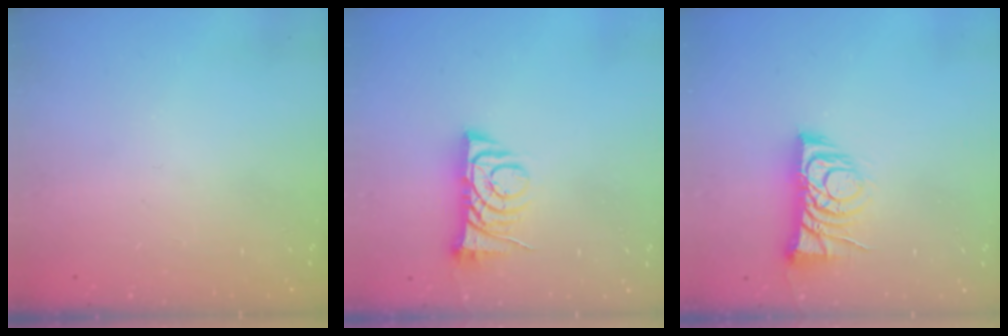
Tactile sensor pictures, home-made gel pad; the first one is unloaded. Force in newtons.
{"total": 7.6, "press": 7.6, "slide": 0.9}
{"total": 8.2, "press": 8.1, "slide": 0.8}